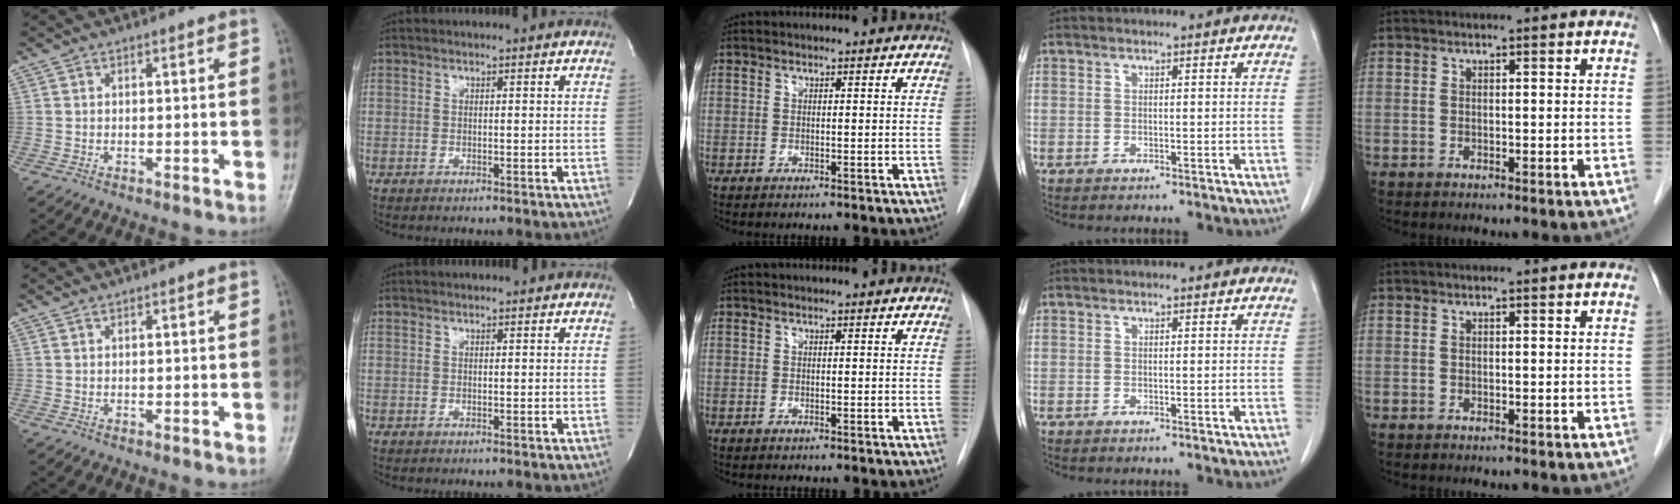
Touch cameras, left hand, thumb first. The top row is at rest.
{"thumb": {"total": 0.7, "force": [0.6, 0.3, 0.2], "torque": [-0.001, 0.005, 0.012]}, "index": {"total": 1.0, "force": [0.9, 0.2, 0.3], "torque": [-0.007, 0.018, 0.013]}}